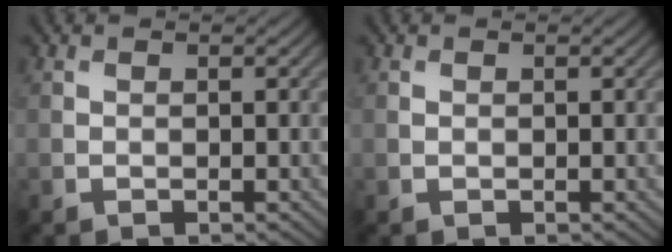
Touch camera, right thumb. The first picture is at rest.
{"total": 0.0}